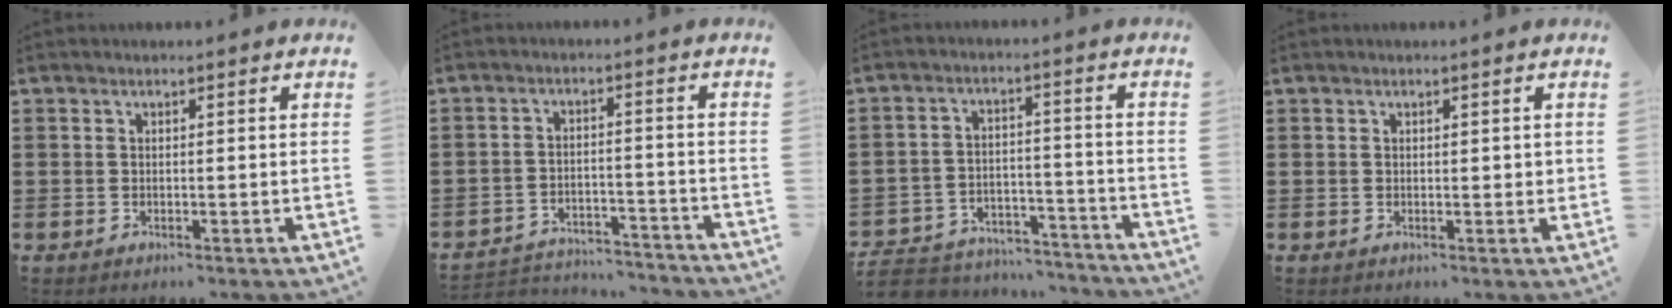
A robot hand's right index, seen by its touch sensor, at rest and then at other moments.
{"total": 4.0, "force": [-3.9, 0.5, 0.6], "torque": [-0.022, 0.003, -0.083]}
{"total": 6.2, "force": [-6.0, 1.3, 0.7], "torque": [-0.030, 0.010, -0.124]}
{"total": 0.9, "force": [0.3, 0.6, 0.5], "torque": [-0.001, 0.003, 0.004]}